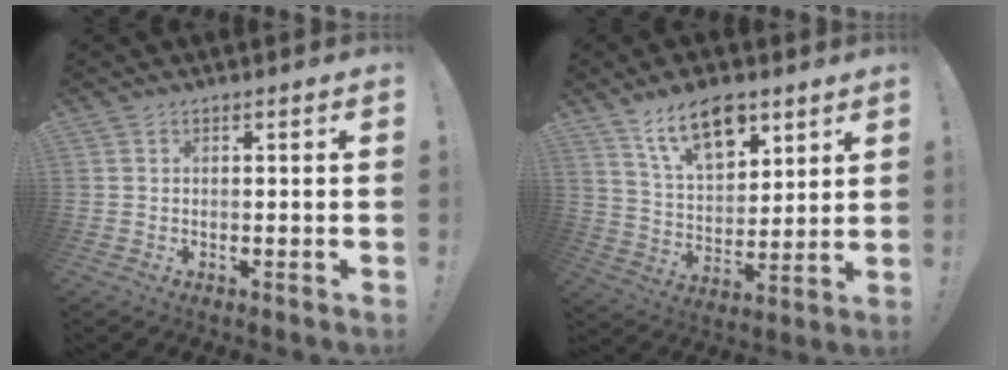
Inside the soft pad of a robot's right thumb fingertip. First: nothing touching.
{"total": 15.1, "force": [9.8, 8.0, 8.3], "torque": [-0.137, -0.049, 0.178]}